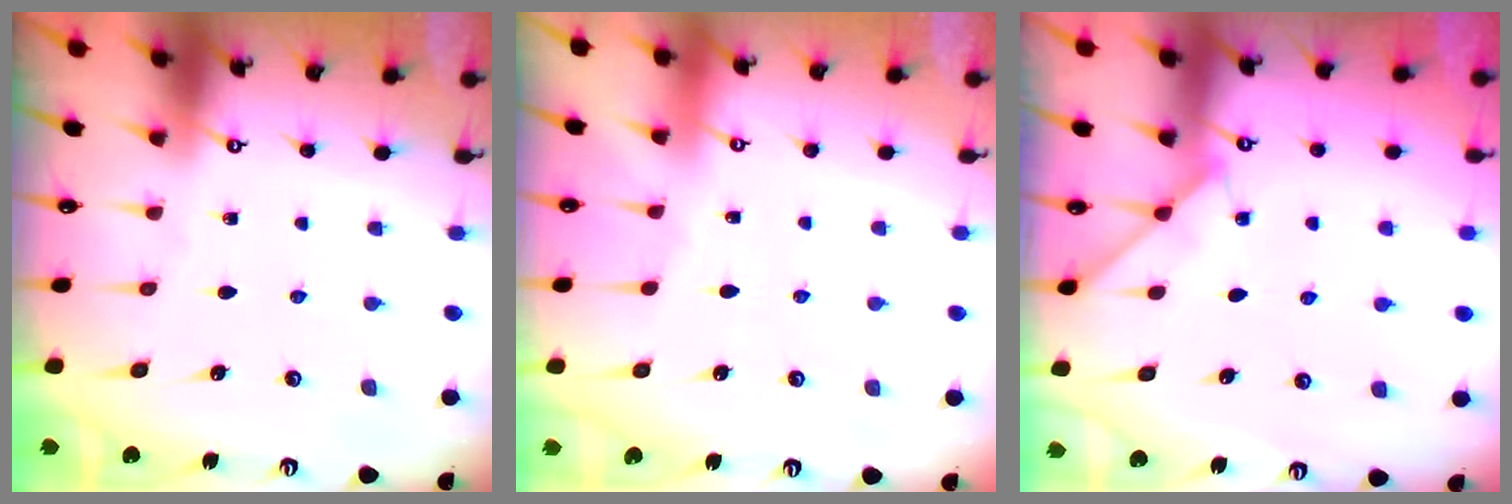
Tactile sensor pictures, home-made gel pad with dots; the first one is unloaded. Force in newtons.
{"total": 1.9, "press": 1.8, "slide": 0.5}
{"total": 5.6, "press": 5.6, "slide": 0.7}